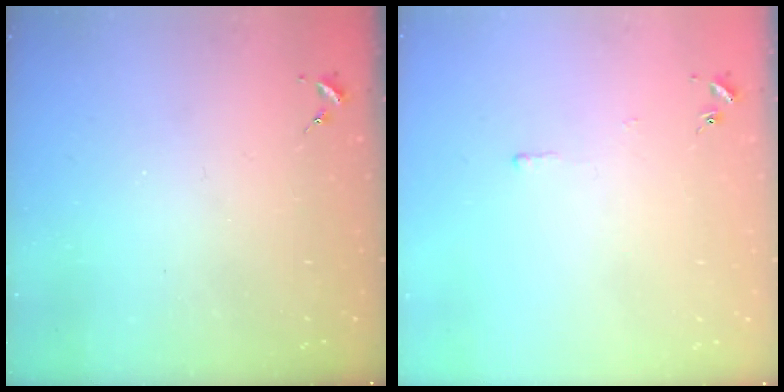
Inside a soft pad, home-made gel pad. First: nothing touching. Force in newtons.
{"total": 2.6, "press": 2.6, "slide": 0.3}